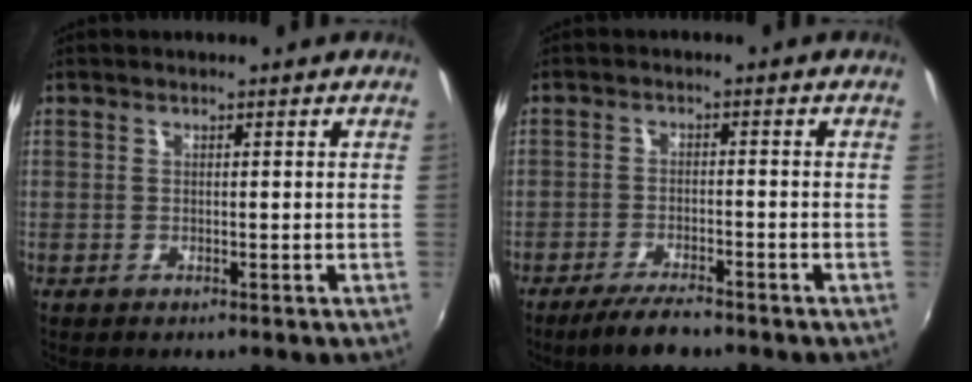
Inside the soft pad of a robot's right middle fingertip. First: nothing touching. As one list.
[{"total": 5.6, "force": [-4.6, 1.0, 3.0], "torque": [-0.074, -0.010, -0.083]}]